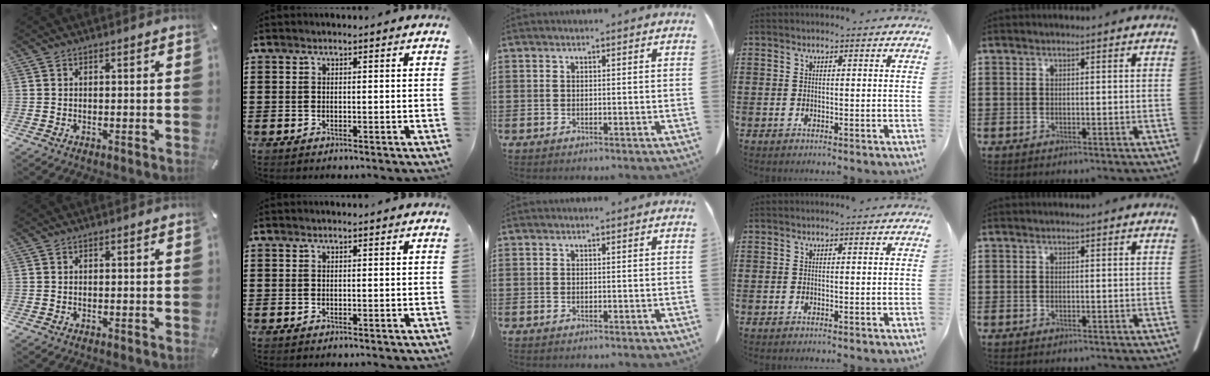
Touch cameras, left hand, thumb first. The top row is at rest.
{}